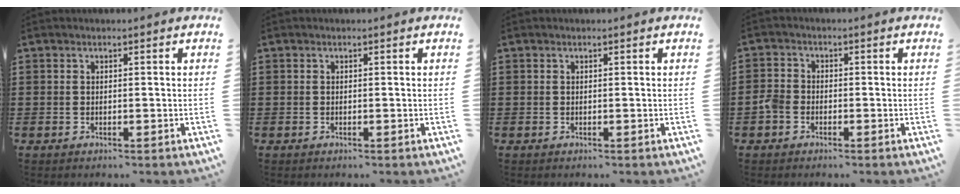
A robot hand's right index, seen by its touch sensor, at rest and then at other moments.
{"total": 0.0}
{"total": 0.0}
{"total": 2.6, "force": [-1.3, 1.8, 1.3], "torque": [-0.047, -0.005, -0.032]}